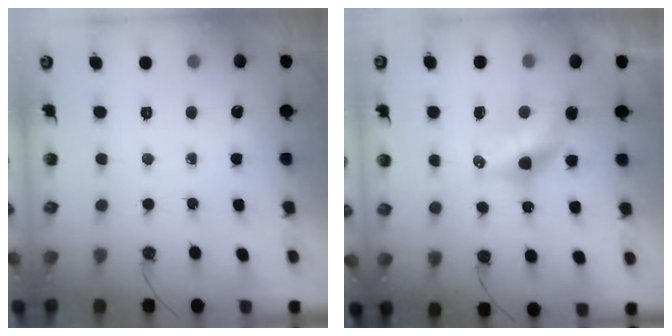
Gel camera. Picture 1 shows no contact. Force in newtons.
{"total": 8.1, "press": 7.9, "slide": 1.8}